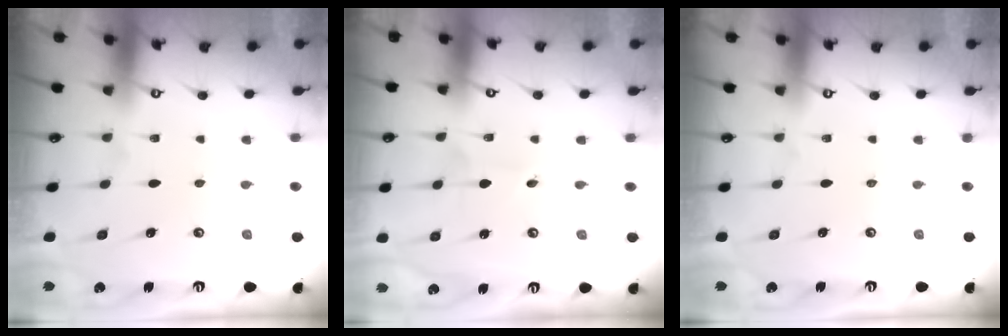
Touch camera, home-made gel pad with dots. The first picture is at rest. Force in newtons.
{"total": 1.6, "press": 1.5, "slide": 0.1}
{"total": 0.0}